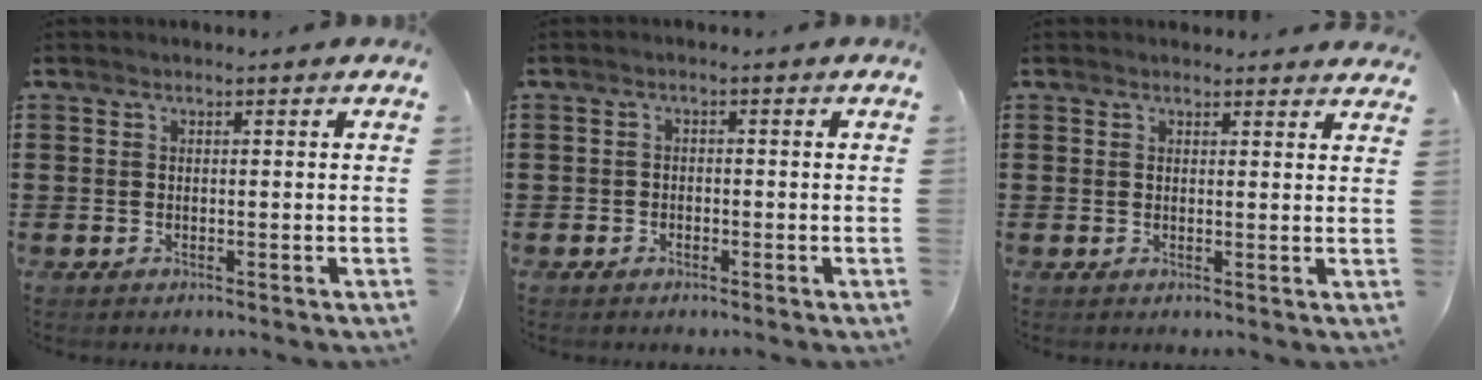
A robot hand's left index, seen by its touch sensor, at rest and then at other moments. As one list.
[{"total": 1.2, "force": [-1.0, 0.6, 0.0], "torque": [-0.005, 0.003, -0.023]}, {"total": 1.5, "force": [1.5, 0.3, 0.1], "torque": [-0.006, 0.002, 0.030]}]